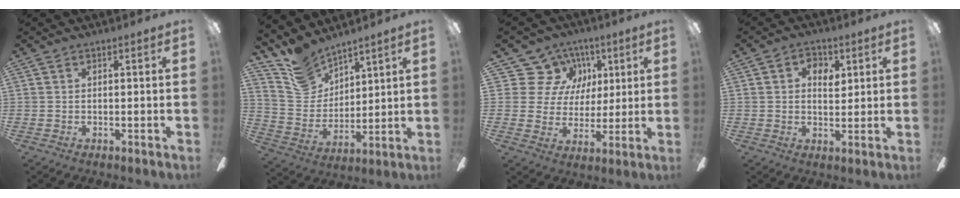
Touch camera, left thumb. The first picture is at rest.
{"total": 11.4, "force": [10.0, 5.3, 1.5], "torque": [-0.065, -0.069, 0.199]}
{"total": 13.6, "force": [5.0, 12.2, 3.3], "torque": [-0.060, -0.016, 0.103]}
{"total": 5.0, "force": [2.0, 3.5, 3.0], "torque": [-0.025, -0.004, 0.026]}